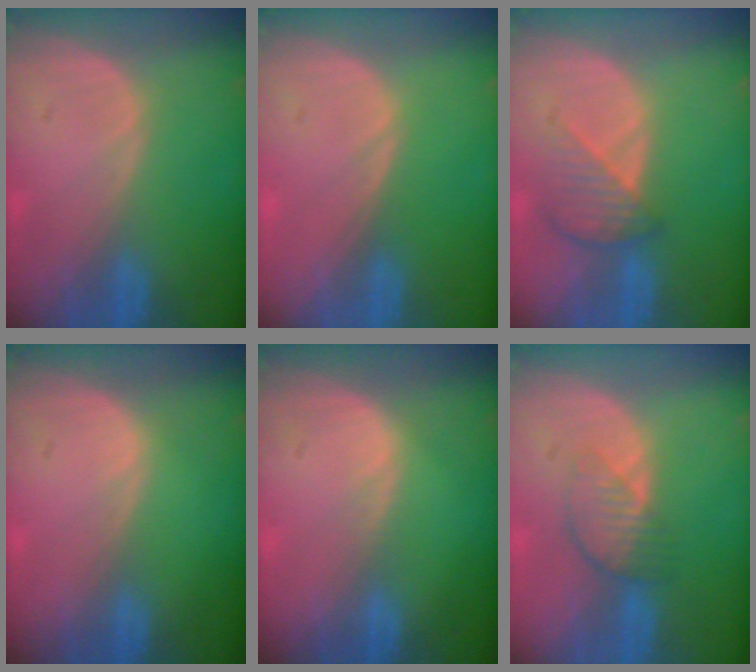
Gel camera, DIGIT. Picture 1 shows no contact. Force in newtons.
{"total": 0.0}
{"total": 4.6, "press": 4.2, "slide": 1.8}
{"total": 0.0}
{"total": 0.6, "press": 0.6, "slide": 0.1}
{"total": 4.2, "press": 3.7, "slide": 1.9}